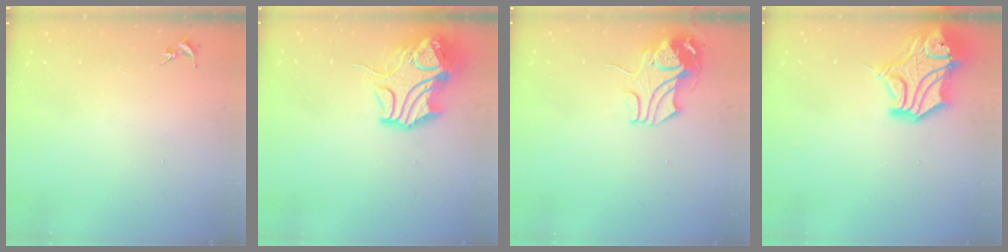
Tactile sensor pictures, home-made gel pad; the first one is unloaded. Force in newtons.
{"total": 14.6, "press": 14.5, "slide": 2.1}
{"total": 10.0, "press": 9.9, "slide": 1.5}
{"total": 16.9, "press": 16.7, "slide": 2.3}